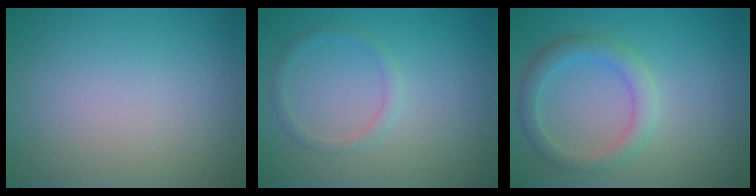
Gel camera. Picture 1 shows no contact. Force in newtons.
{"total": 1.2, "press": 1.2, "slide": 0.1}
{"total": 2.9, "press": 2.9, "slide": 0.2}